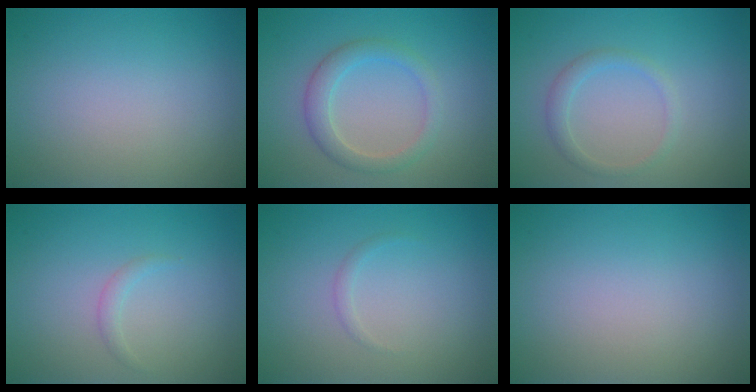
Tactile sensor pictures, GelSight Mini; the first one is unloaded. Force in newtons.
{"total": 2.7, "press": 2.7, "slide": 0.1}
{"total": 1.5, "press": 1.5, "slide": 0.1}
{"total": 0.9, "press": 0.9, "slide": 0.0}
{"total": 0.6, "press": 0.6, "slide": 0.1}
{"total": 0.0}